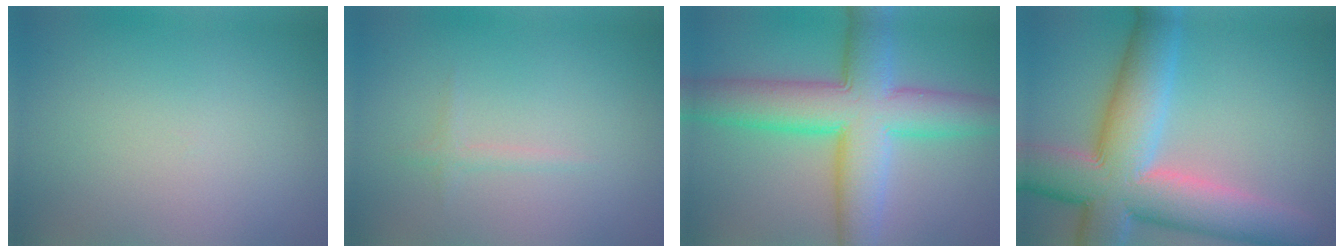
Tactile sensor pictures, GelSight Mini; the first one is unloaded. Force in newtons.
{"total": 0.8, "press": 0.8, "slide": 0.1}
{"total": 10.4, "press": 10.4, "slide": 0.4}
{"total": 12.4, "press": 12.4, "slide": 0.9}